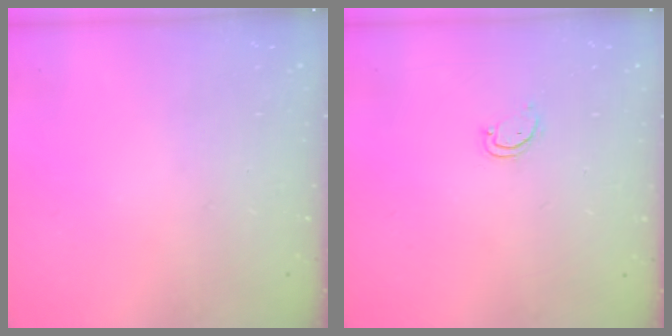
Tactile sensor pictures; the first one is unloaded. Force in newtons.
{"total": 2.7, "press": 2.6, "slide": 0.3}